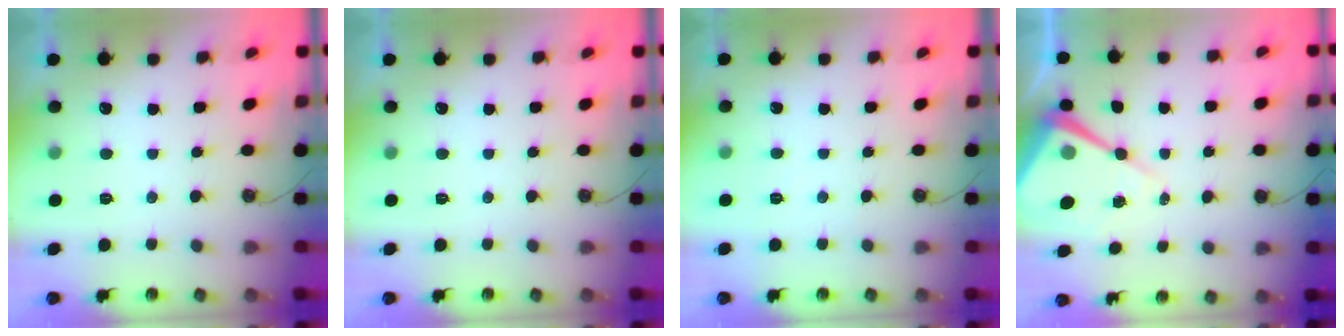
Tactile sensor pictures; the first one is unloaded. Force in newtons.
{"total": 0.0}
{"total": 3.0, "press": 3.0, "slide": 0.5}
{"total": 13.5, "press": 13.5, "slide": 1.0}